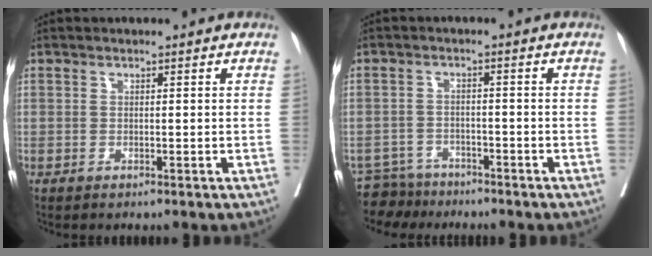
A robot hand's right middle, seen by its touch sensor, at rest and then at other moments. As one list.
[{"total": 4.6, "force": [-4.2, 1.7, -0.8], "torque": [0.015, -0.002, -0.075]}]